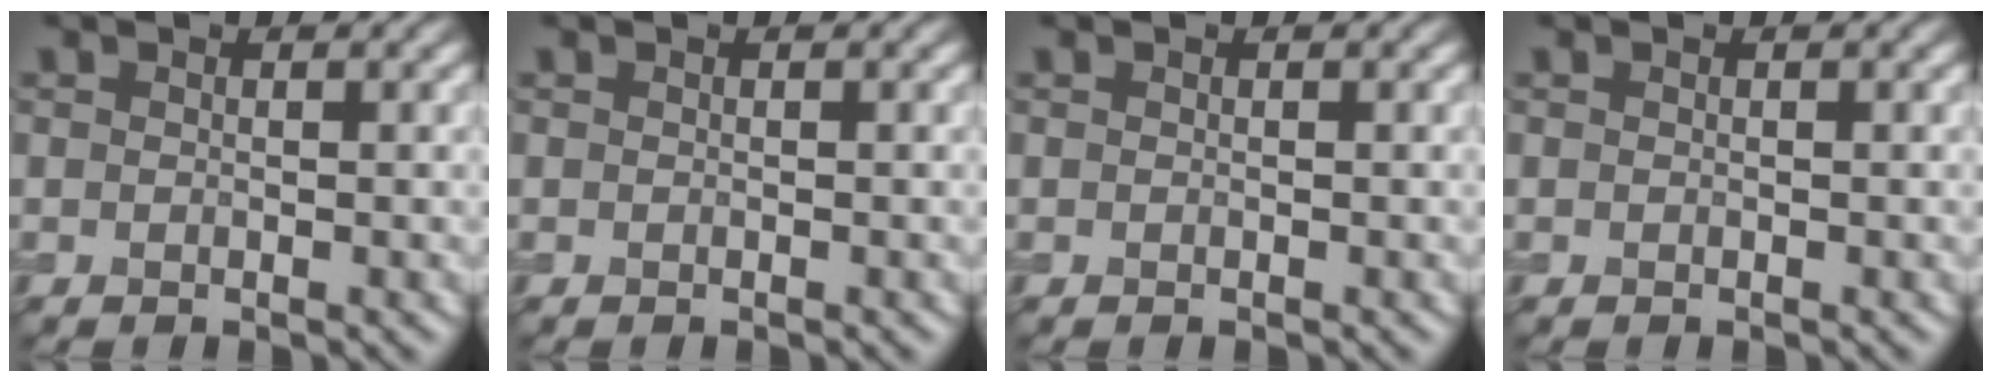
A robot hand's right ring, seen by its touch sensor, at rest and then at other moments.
{"total": 0.0}
{"total": 0.0}
{"total": 0.0}